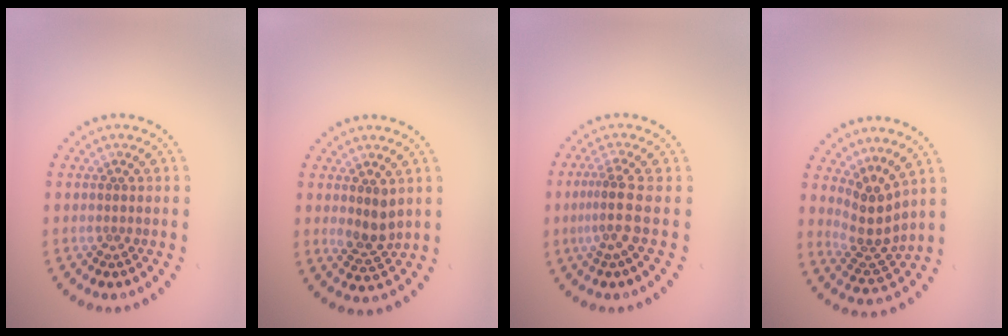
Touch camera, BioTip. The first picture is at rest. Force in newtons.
{"total": 2.4, "press": 2.1, "slide": 1.0}
{"total": 2.6, "press": 1.8, "slide": 1.9}
{"total": 3.5, "press": 2.4, "slide": 2.5}